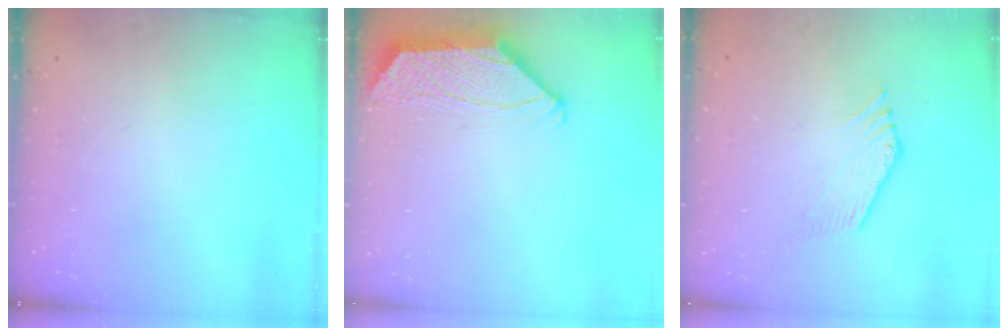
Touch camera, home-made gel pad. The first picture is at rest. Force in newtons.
{"total": 2.0, "press": 1.9, "slide": 0.7}
{"total": 1.1, "press": 1.1, "slide": 0.1}